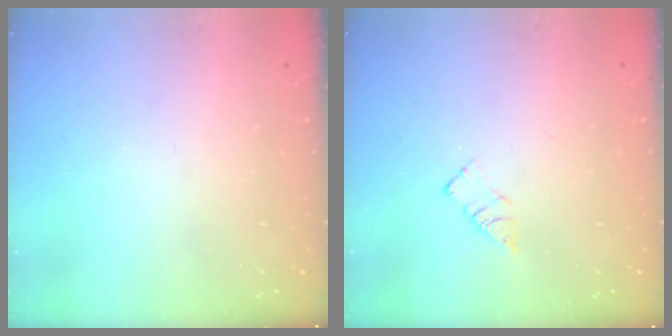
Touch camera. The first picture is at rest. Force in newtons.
{"total": 3.1, "press": 3.1, "slide": 0.2}